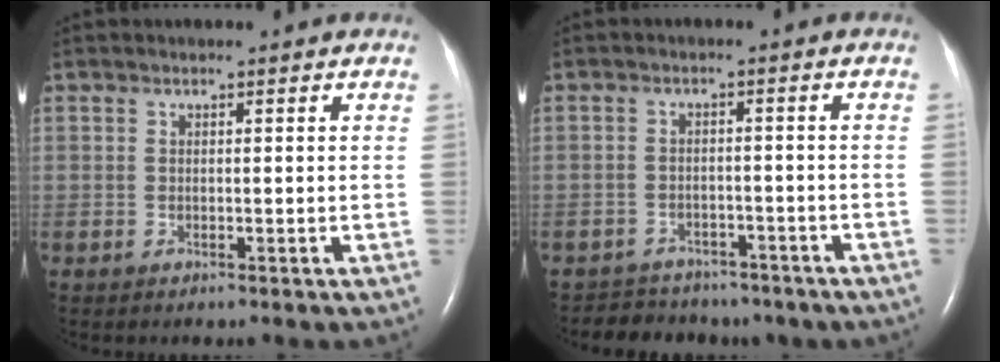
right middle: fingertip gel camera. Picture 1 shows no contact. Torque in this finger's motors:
{"motor_torque": [1.04, -1.09, 0.10, 0.07]}